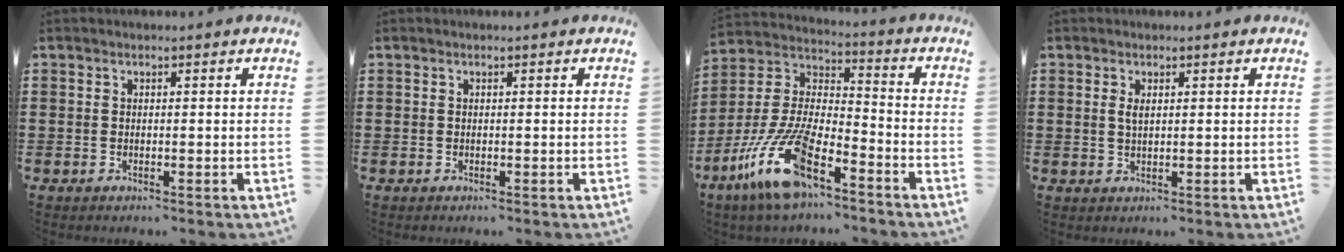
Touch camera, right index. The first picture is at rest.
{"total": 0.0}
{"total": 13.7, "force": [-9.2, 3.6, 9.6], "torque": [-0.224, 0.001, -0.180]}
{"total": 1.6, "force": [0.5, 0.6, 1.4], "torque": [-0.030, 0.003, 0.007]}